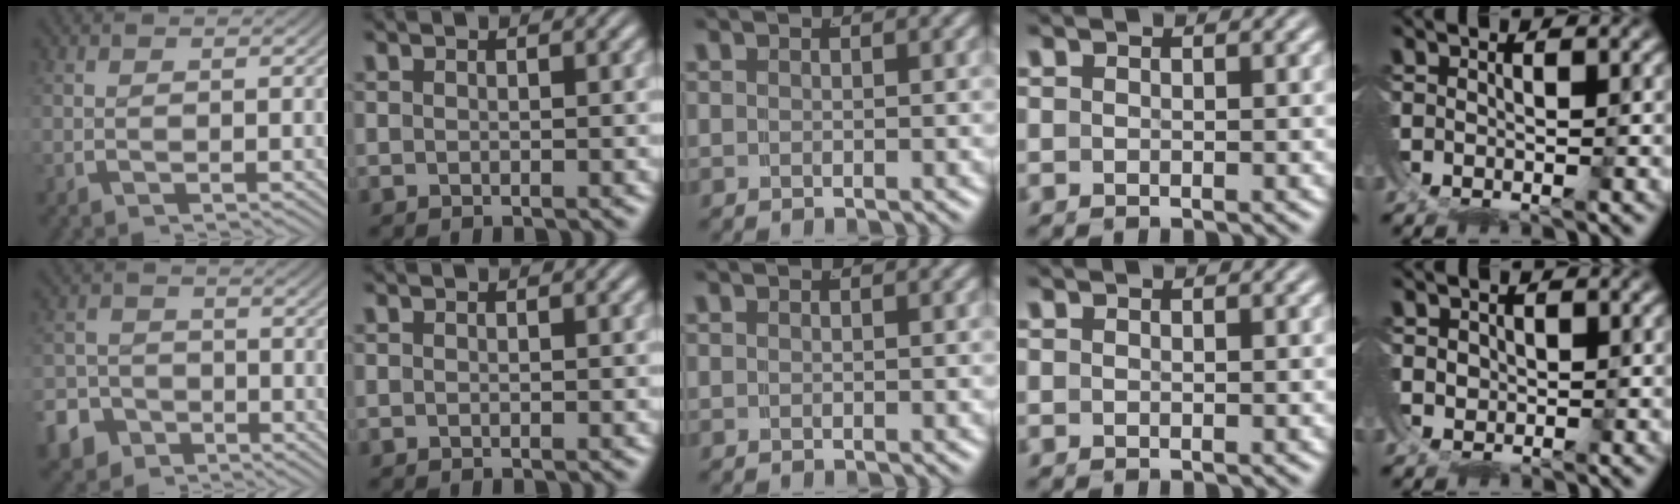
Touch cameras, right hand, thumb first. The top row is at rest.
{"thumb": {"total": 7.6, "force": [-4.9, 5.6, 1.4], "torque": [-0.018, -0.034, -0.087]}, "little": {"total": 1.3, "force": [0.4, 1.2, 0.0], "torque": [-0.002, -0.002, 0.011]}}